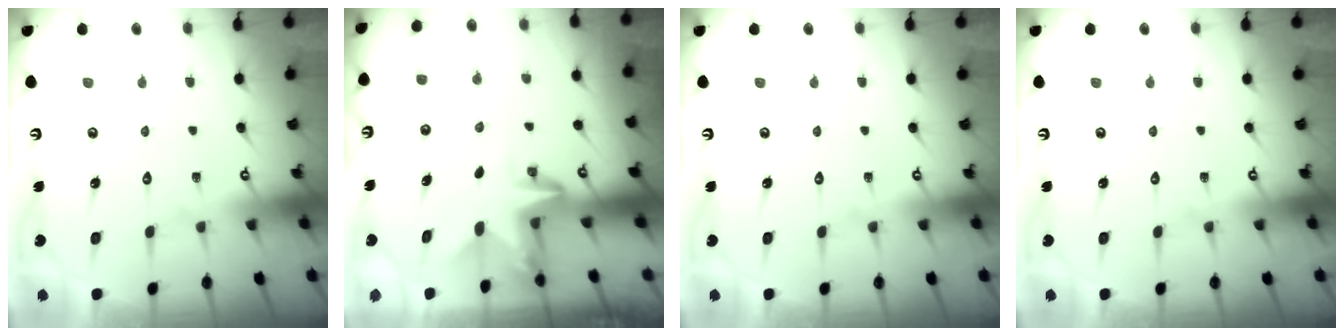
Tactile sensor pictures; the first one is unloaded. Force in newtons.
{"total": 3.4, "press": 3.4, "slide": 0.1}
{"total": 0.0}
{"total": 0.0}